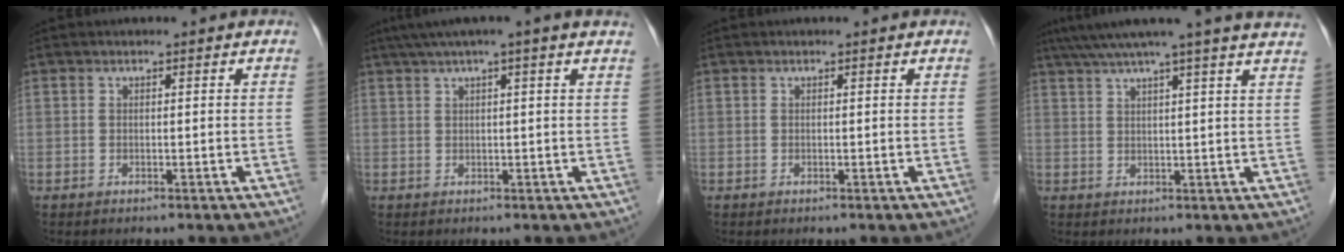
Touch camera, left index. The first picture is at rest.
{"total": 6.3, "force": [4.6, -0.6, 4.3], "torque": [-0.066, 0.035, 0.065]}
{"total": 0.0}
{"total": 13.8, "force": [11.8, -1.0, 7.1], "torque": [-0.120, 0.019, 0.146]}